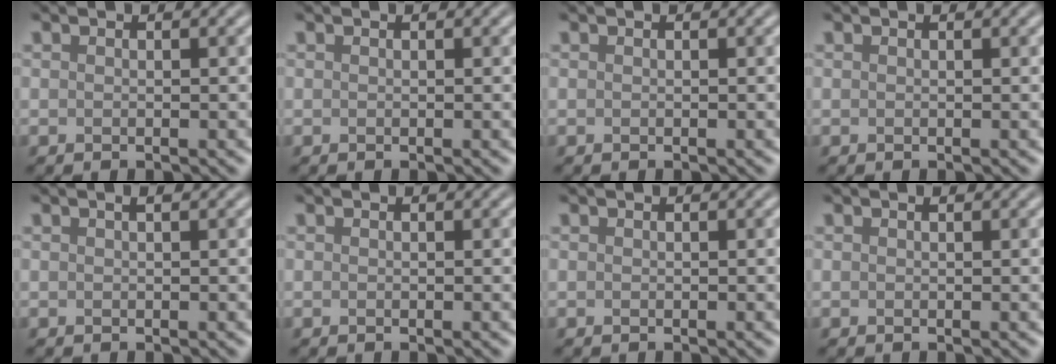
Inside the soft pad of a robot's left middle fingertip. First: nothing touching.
{"total": 0.0}
{"total": 0.0}
{"total": 0.0}
{"total": 0.6, "force": [0.4, 0.1, 0.5], "torque": [-0.008, 0.003, 0.005]}
{"total": 0.0}
{"total": 0.0}
{"total": 0.0}